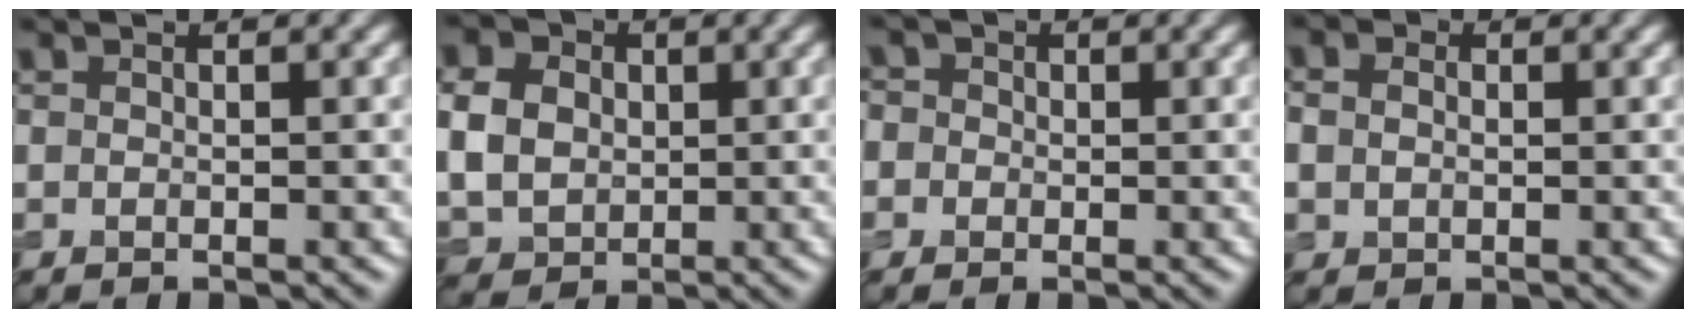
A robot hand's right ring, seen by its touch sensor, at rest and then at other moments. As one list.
[{"total": 6.2, "force": [0.8, 5.1, 3.4], "torque": [-0.089, 0.007, 0.008]}, {"total": 4.7, "force": [1.2, 4.1, 1.8], "torque": [-0.034, 0.034, -0.013]}, {"total": 3.4, "force": [1.0, 2.7, 1.8], "torque": [-0.026, 0.017, -0.015]}]